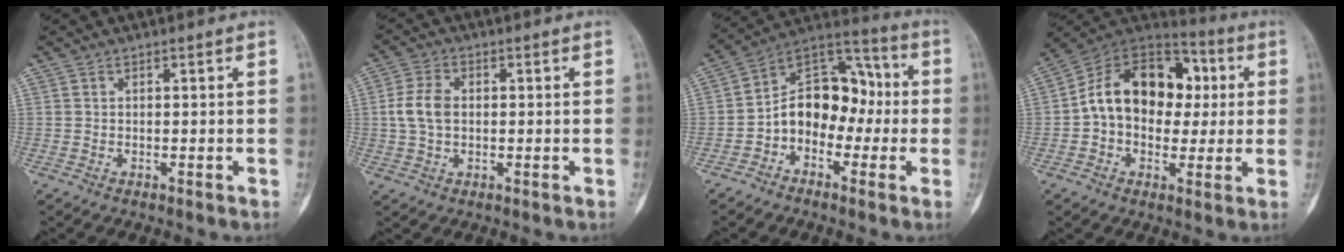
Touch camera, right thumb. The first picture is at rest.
{"total": 5.9, "force": [0.3, 3.9, 4.4], "torque": [-0.092, 0.009, 0.003]}
{"total": 13.6, "force": [-2.2, 9.7, 9.2], "torque": [-0.106, 0.056, -0.053]}
{"total": 18.3, "force": [1.5, 13.2, 12.5], "torque": [-0.158, 0.041, 0.014]}